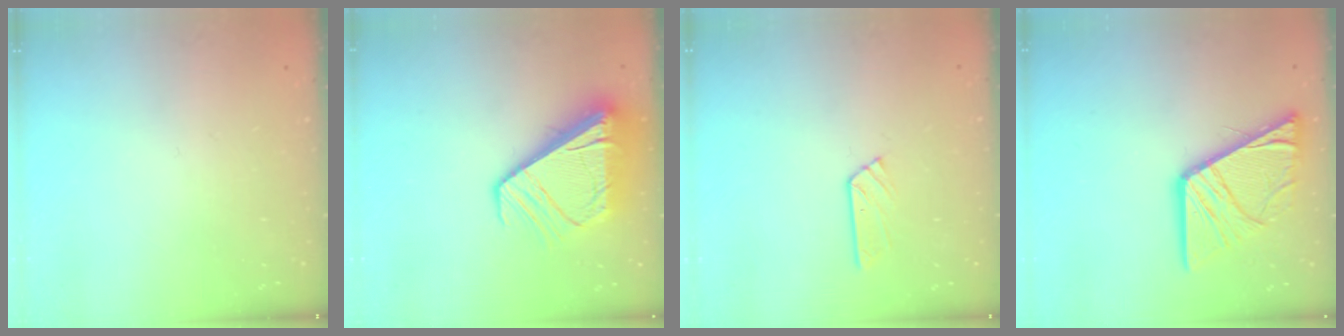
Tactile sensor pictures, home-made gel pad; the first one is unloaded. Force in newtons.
{"total": 13.5, "press": 13.4, "slide": 1.6}
{"total": 3.7, "press": 3.7, "slide": 0.4}
{"total": 15.7, "press": 15.7, "slide": 1.6}